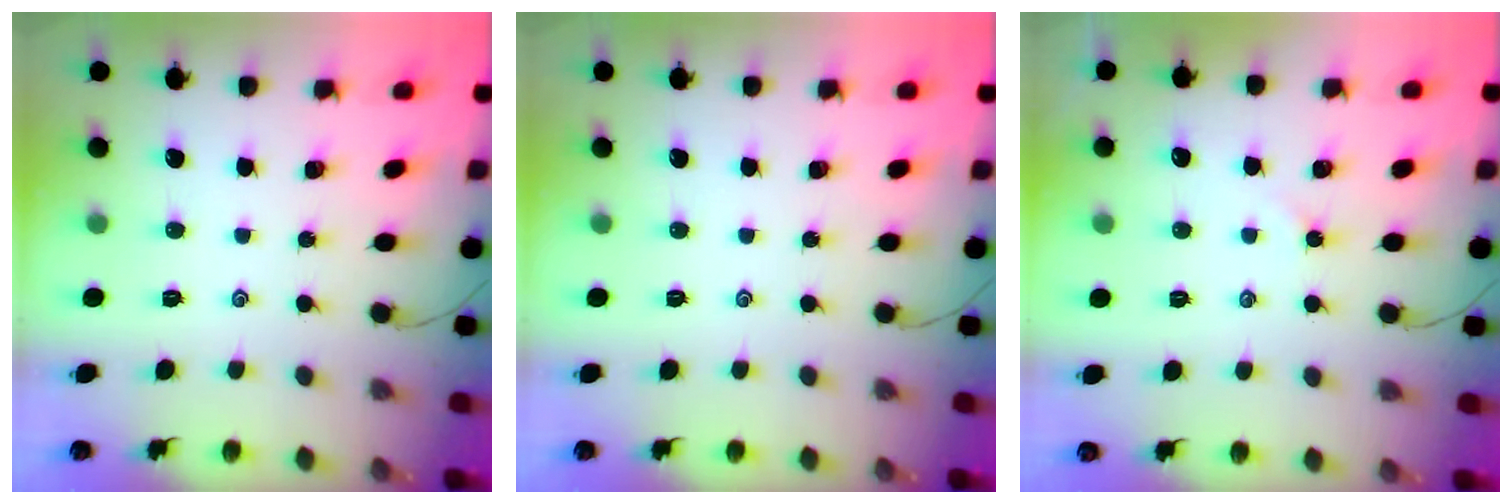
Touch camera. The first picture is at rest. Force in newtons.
{"total": 0.0}
{"total": 1.7, "press": 1.6, "slide": 0.4}